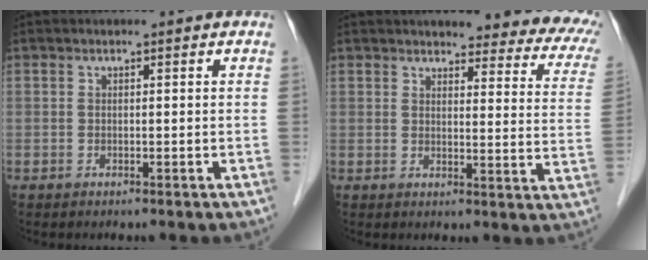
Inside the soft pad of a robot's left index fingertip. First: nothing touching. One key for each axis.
{"total": 16.7, "fx": 14.8, "fy": 3.6, "fz": 6.9, "tx": -0.046, "ty": -0.042, "tz": 0.140}